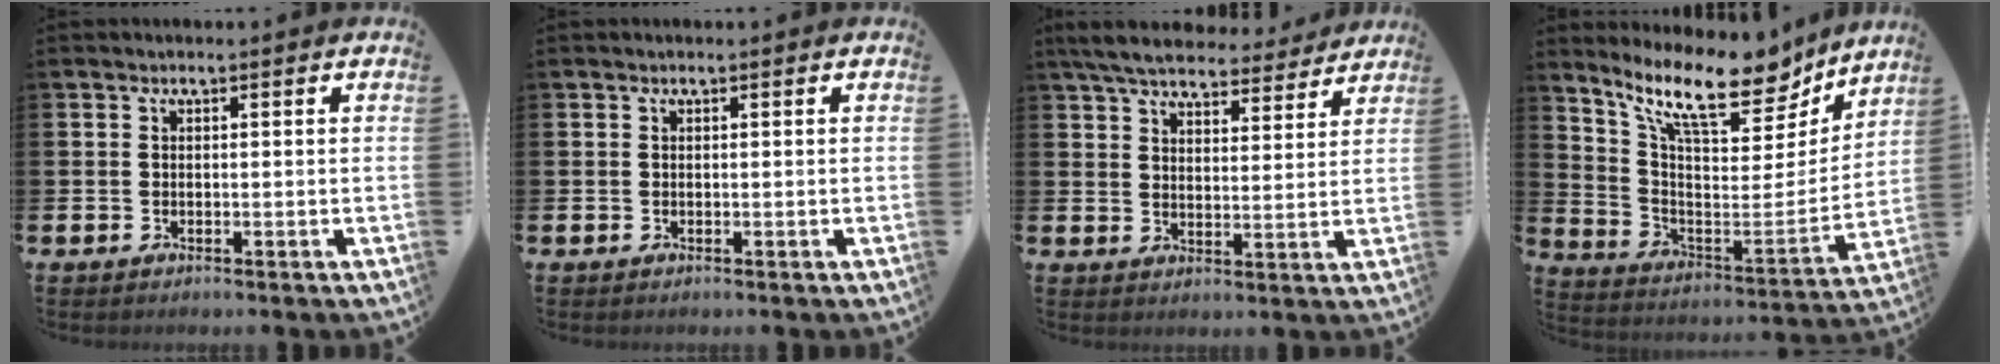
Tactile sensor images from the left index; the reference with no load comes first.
{"total": 0.0}
{"total": 6.6, "force": [6.2, 1.5, 1.4], "torque": [-0.053, -0.034, 0.112]}
{"total": 13.0, "force": [10.5, 4.1, 6.5], "torque": [-0.151, -0.073, 0.179]}